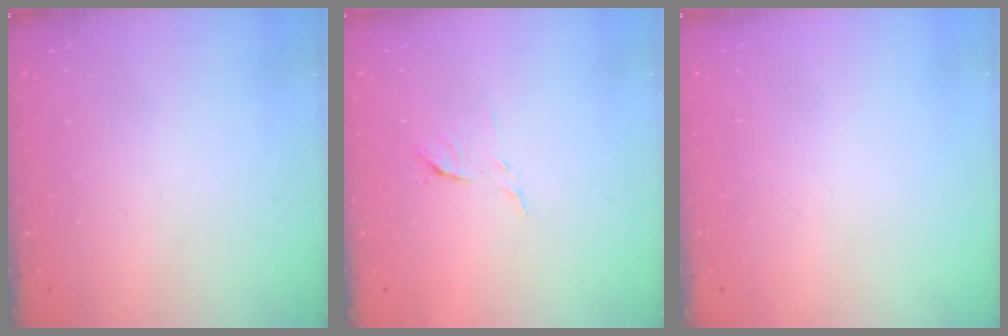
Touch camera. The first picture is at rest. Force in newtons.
{"total": 6.7, "press": 6.7, "slide": 0.3}
{"total": 0.0}